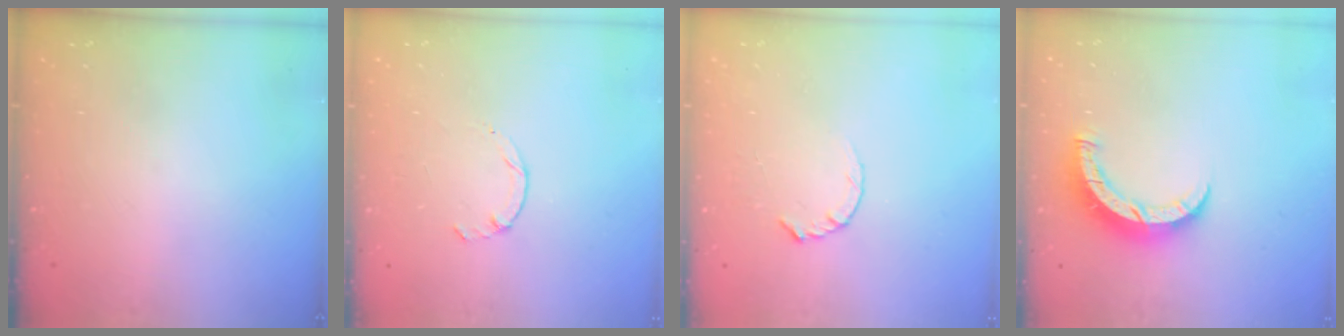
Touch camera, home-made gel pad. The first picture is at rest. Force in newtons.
{"total": 1.3, "press": 1.2, "slide": 0.4}
{"total": 2.8, "press": 2.8, "slide": 0.4}
{"total": 7.5, "press": 7.5, "slide": 0.5}